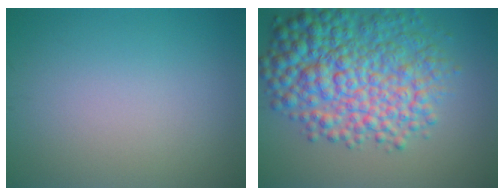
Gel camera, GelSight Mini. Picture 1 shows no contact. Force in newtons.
{"total": 9.9, "press": 9.9, "slide": 0.1}